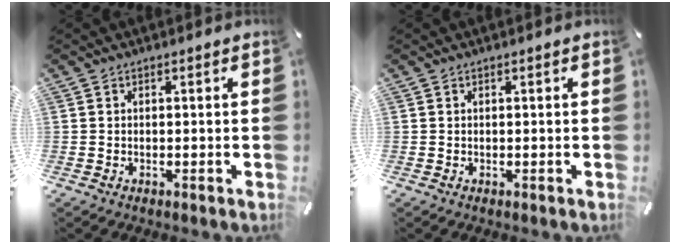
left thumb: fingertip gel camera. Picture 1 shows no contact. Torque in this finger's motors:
{"motor_torque": [-0.18, 0.03, 0.07, -0.01, 0.00]}